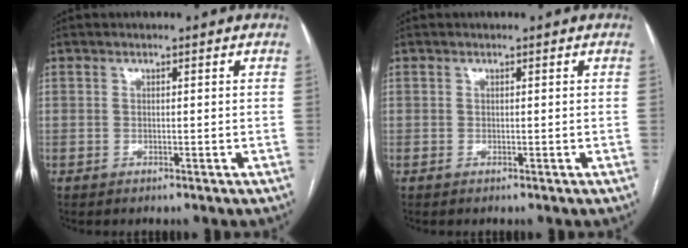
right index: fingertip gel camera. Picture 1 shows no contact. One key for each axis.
{"total": 0.0}